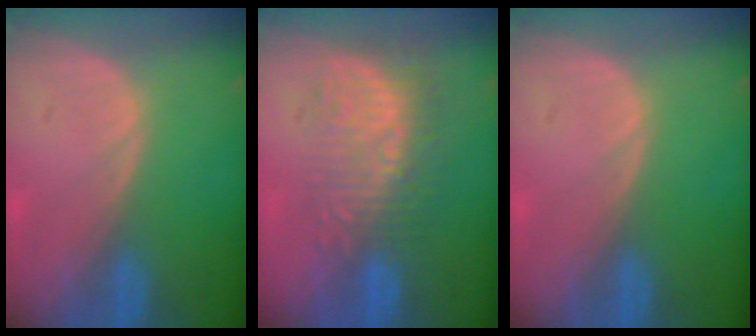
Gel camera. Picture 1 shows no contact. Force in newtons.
{"total": 9.9, "press": 8.7, "slide": 4.8}
{"total": 0.0}